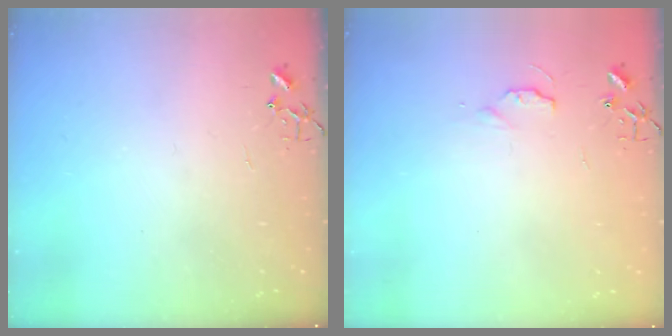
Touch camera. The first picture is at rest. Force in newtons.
{"total": 3.8, "press": 3.7, "slide": 0.5}